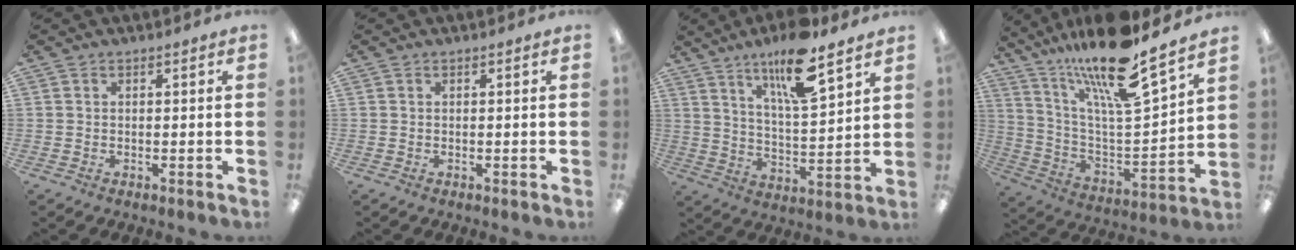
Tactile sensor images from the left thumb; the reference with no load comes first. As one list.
[{"total": 0.0}, {"total": 14.6, "force": [10.8, 3.1, 9.4], "torque": [-0.161, -0.059, 0.177]}, {"total": 20.2, "force": [16.4, 3.0, 11.4], "torque": [-0.211, -0.113, 0.272]}]